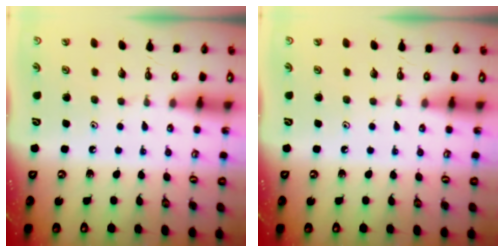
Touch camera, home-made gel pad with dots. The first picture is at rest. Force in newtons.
{"total": 0.0}